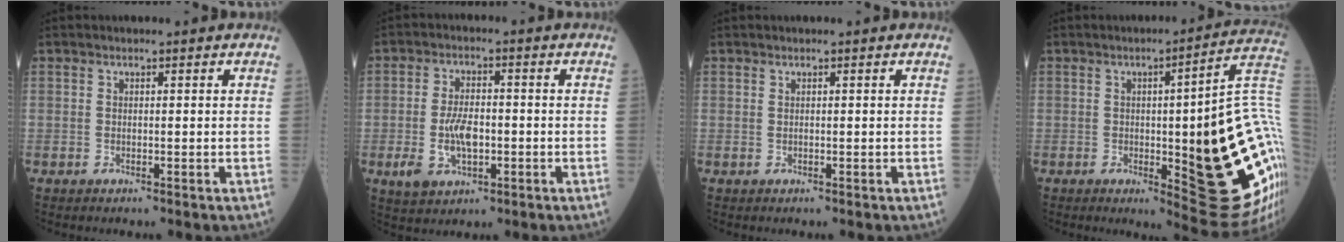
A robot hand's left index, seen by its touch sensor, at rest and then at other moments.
{"total": 6.7, "force": [-1.5, 3.4, 5.6], "torque": [-0.121, 0.004, -0.019]}
{"total": 0.0}
{"total": 23.7, "force": [-1.9, 3.7, 23.3], "torque": [-0.210, 0.009, -0.009]}